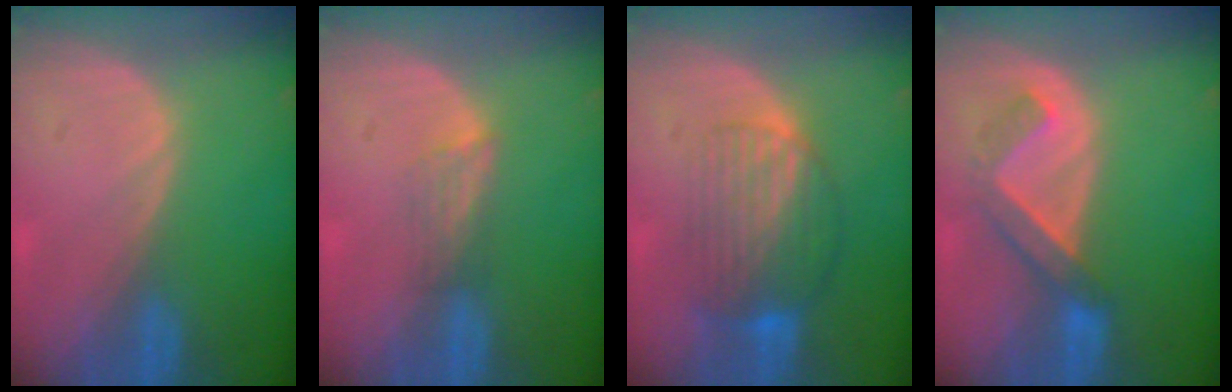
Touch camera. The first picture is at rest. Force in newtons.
{"total": 2.4, "press": 1.9, "slide": 1.5}
{"total": 8.0, "press": 7.1, "slide": 3.7}
{"total": 5.0, "press": 4.9, "slide": 1.0}